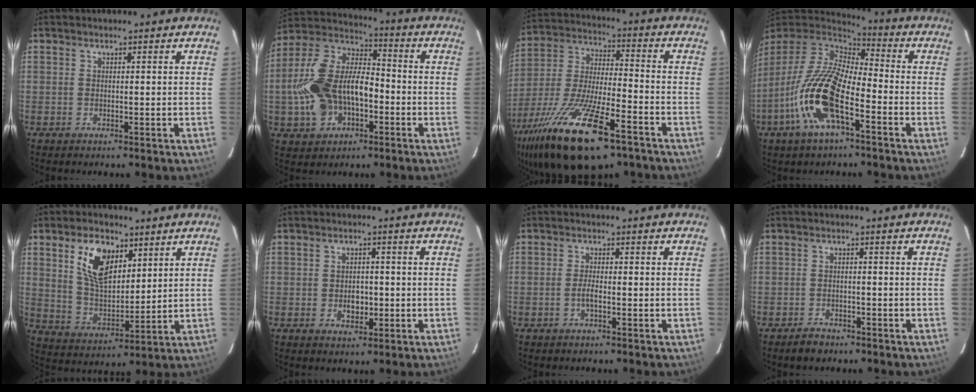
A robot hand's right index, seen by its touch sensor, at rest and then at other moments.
{"total": 18.2, "force": [-3.9, 11.2, 13.8], "torque": [-0.302, 0.019, -0.065]}
{"total": 24.3, "force": [-14.8, 7.3, 17.8], "torque": [-0.356, -0.052, -0.264]}
{"total": 17.3, "force": [-7.2, 6.1, 14.6], "torque": [-0.299, -0.019, -0.148]}
{"total": 11.9, "force": [5.7, 6.6, 8.1], "torque": [-0.147, 0.012, 0.116]}
{"total": 3.8, "force": [-0.8, 3.0, 2.2], "torque": [-0.040, 0.004, -0.008]}
{"total": 1.9, "force": [-0.8, 0.5, 1.7], "torque": [-0.038, 0.002, -0.018]}
{"total": 2.9, "force": [-2.3, 1.5, 0.7], "torque": [-0.015, 0.006, -0.036]}